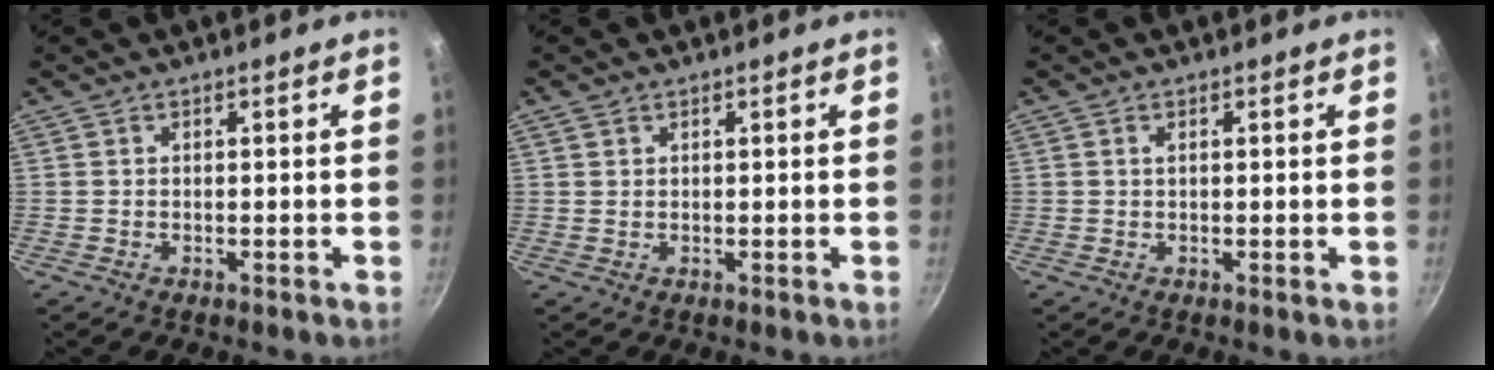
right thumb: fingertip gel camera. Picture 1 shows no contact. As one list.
[{"total": 0.8, "force": [0.5, 0.6, 0.2], "torque": [-0.003, -0.001, 0.008]}, {"total": 0.8, "force": [0.2, 0.2, 0.7], "torque": [-0.013, 0.000, 0.002]}]